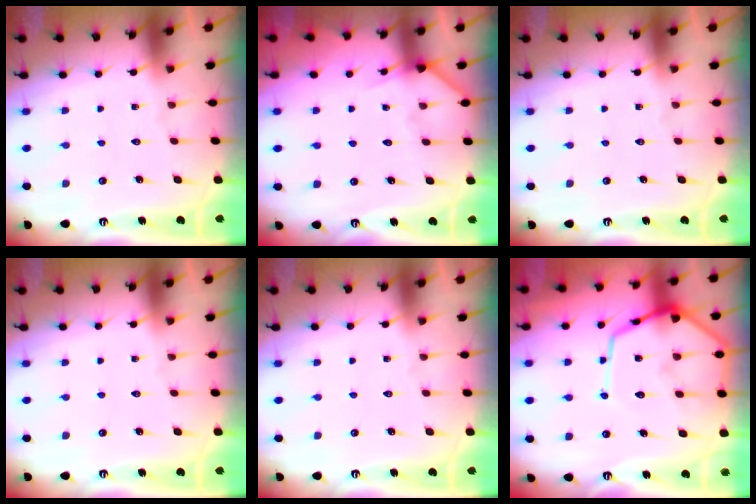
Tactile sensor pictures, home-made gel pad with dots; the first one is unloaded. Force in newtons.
{"total": 5.7, "press": 5.6, "slide": 0.4}
{"total": 0.0}
{"total": 0.0}
{"total": 0.0}
{"total": 15.2, "press": 15.1, "slide": 1.5}